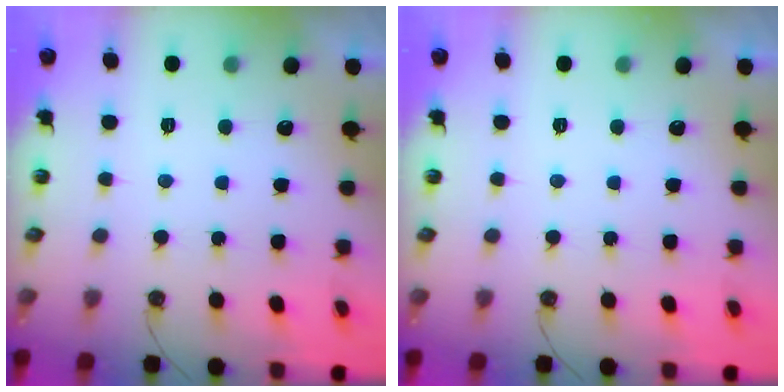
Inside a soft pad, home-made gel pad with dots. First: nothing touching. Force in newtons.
{"total": 0.0}